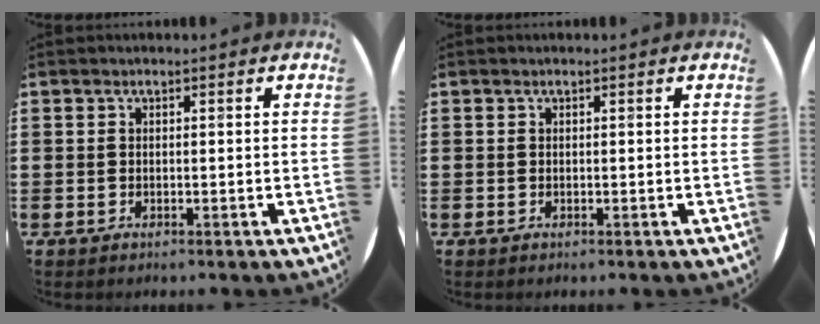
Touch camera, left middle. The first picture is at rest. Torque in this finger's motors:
{"motor_torque": [-0.06, 0.08, -0.05, 0.02]}